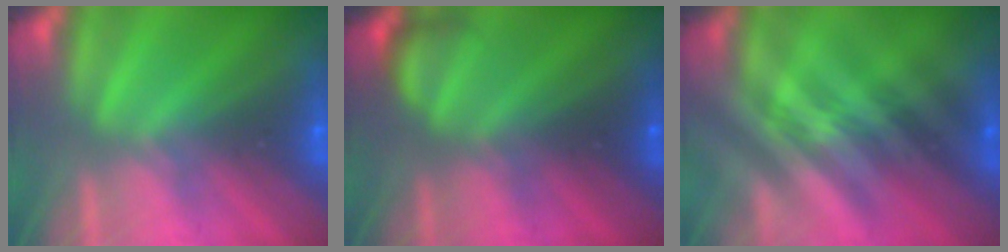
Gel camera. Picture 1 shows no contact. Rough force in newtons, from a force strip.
{"total": 2.3}
{"total": 2.4}